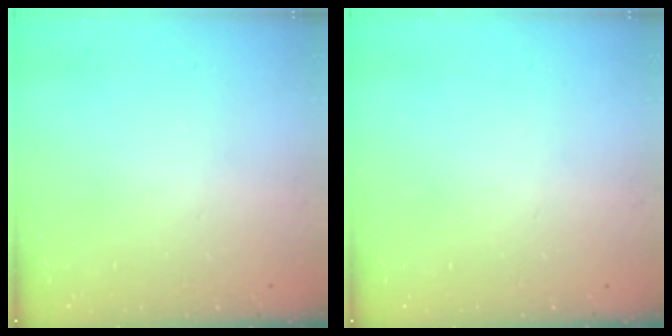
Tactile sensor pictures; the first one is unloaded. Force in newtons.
{"total": 0.0}